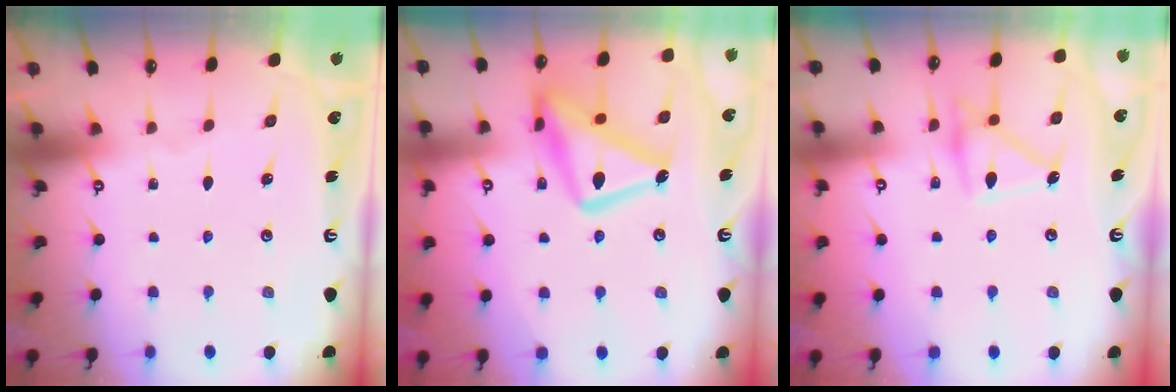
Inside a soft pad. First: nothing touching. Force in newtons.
{"total": 17.4, "press": 17.3, "slide": 1.3}
{"total": 16.1, "press": 16.0, "slide": 1.1}